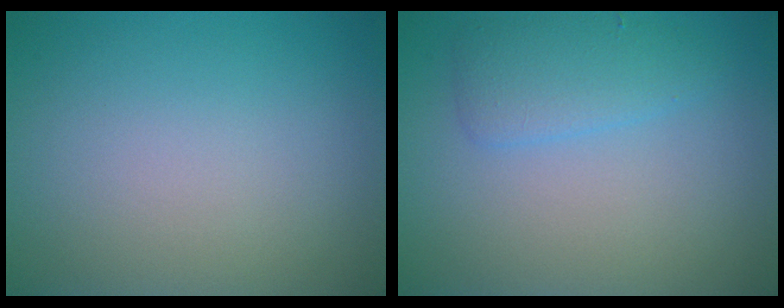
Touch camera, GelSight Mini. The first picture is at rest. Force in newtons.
{"total": 2.6, "press": 2.6, "slide": 0.1}